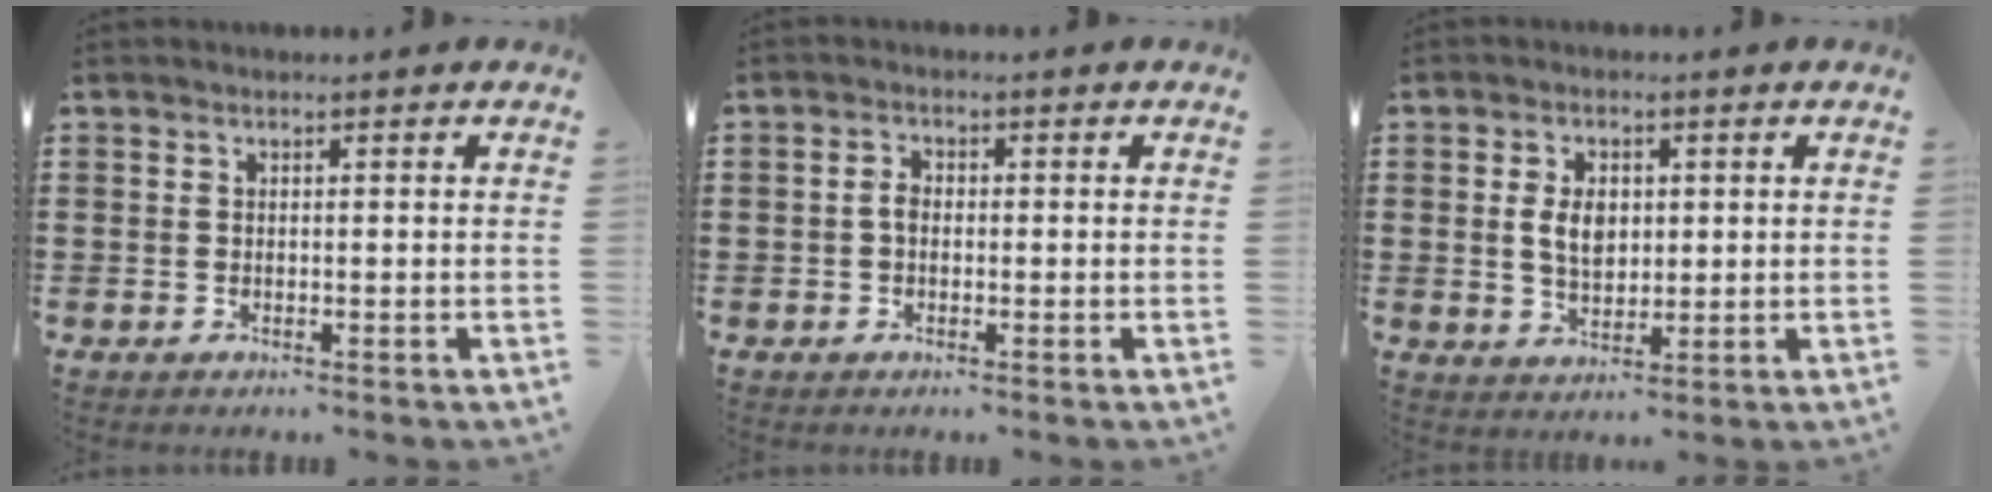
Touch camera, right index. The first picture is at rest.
{"total": 2.0, "force": [-0.3, 1.3, 1.5], "torque": [-0.036, 0.002, -0.010]}
{"total": 5.1, "force": [0.7, 3.2, 3.9], "torque": [-0.082, 0.006, 0.007]}